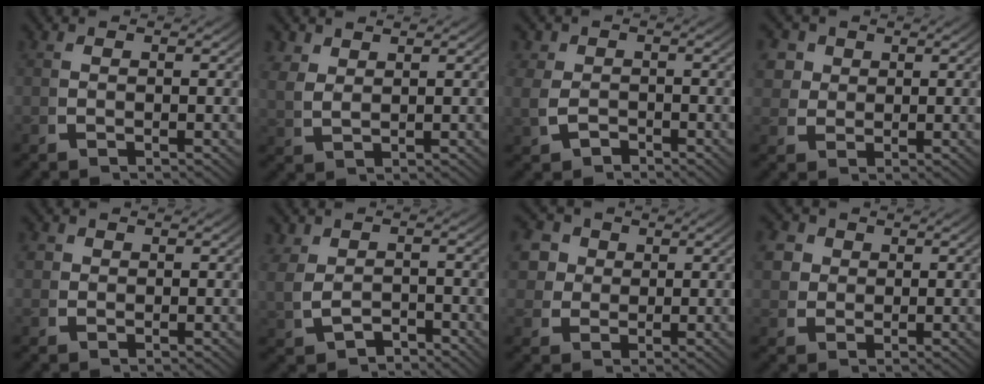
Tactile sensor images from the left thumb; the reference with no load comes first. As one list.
[{"total": 2.5, "force": [2.1, 1.1, 0.8], "torque": [-0.021, -0.001, 0.050]}, {"total": 3.1, "force": [-0.8, 2.8, 1.2], "torque": [-0.043, -0.020, -0.007]}, {"total": 4.6, "force": [2.1, 3.7, 1.9], "torque": [-0.045, -0.005, 0.041]}, {"total": 1.8, "force": [0.7, 1.5, 0.6], "torque": [-0.018, -0.008, 0.017]}, {"total": 2.6, "force": [-0.9, 2.1, 1.3], "torque": [-0.034, -0.019, -0.002]}, {"total": 6.0, "force": [2.3, 5.0, 2.5], "torque": [-0.064, -0.007, 0.041]}, {"total": 4.7, "force": [1.8, 3.9, 2.0], "torque": [-0.051, -0.007, 0.036]}]